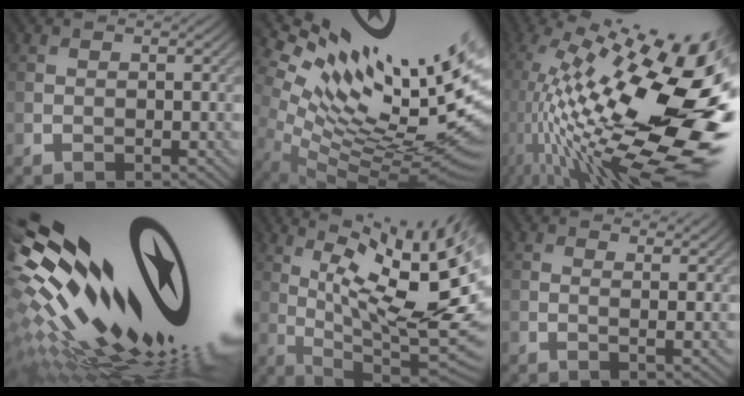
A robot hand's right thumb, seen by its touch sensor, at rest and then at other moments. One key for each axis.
{"total": 15.1, "fx": 5.5, "fy": 5.3, "fz": 13.0, "tx": -0.202, "ty": 0.001, "tz": 0.132}
{"total": 19.0, "fx": 0.2, "fy": 5.8, "fz": 18.0, "tx": -0.314, "ty": 0.000, "tz": 0.008}
{"total": 20.6, "fx": 2.9, "fy": 9.0, "fz": 18.3, "tx": -0.316, "ty": -0.032, "tz": 0.046}
{"total": 14.7, "fx": 3.6, "fy": 3.9, "fz": 13.8, "tx": -0.194, "ty": 0.013, "tz": 0.082}
{"total": 4.6, "fx": 3.1, "fy": 1.3, "fz": 3.2, "tx": -0.042, "ty": 0.007, "tz": 0.039}